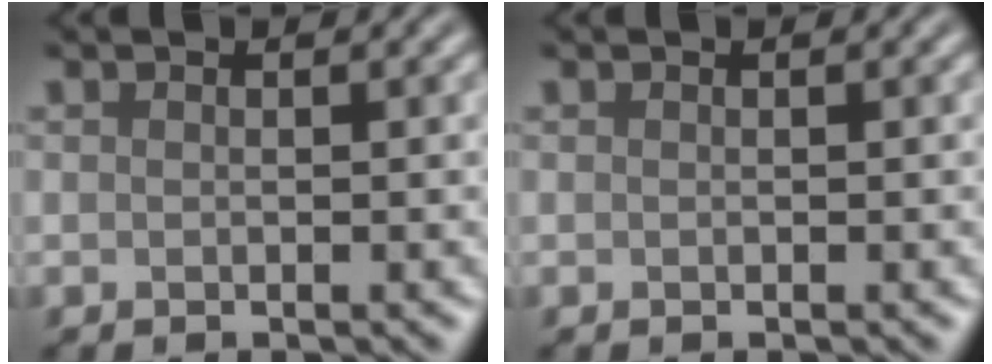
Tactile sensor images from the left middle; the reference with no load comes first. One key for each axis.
{"total": 0.0}